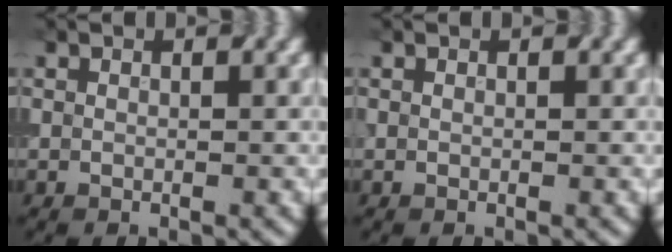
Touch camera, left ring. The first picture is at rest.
{"total": 0.0}